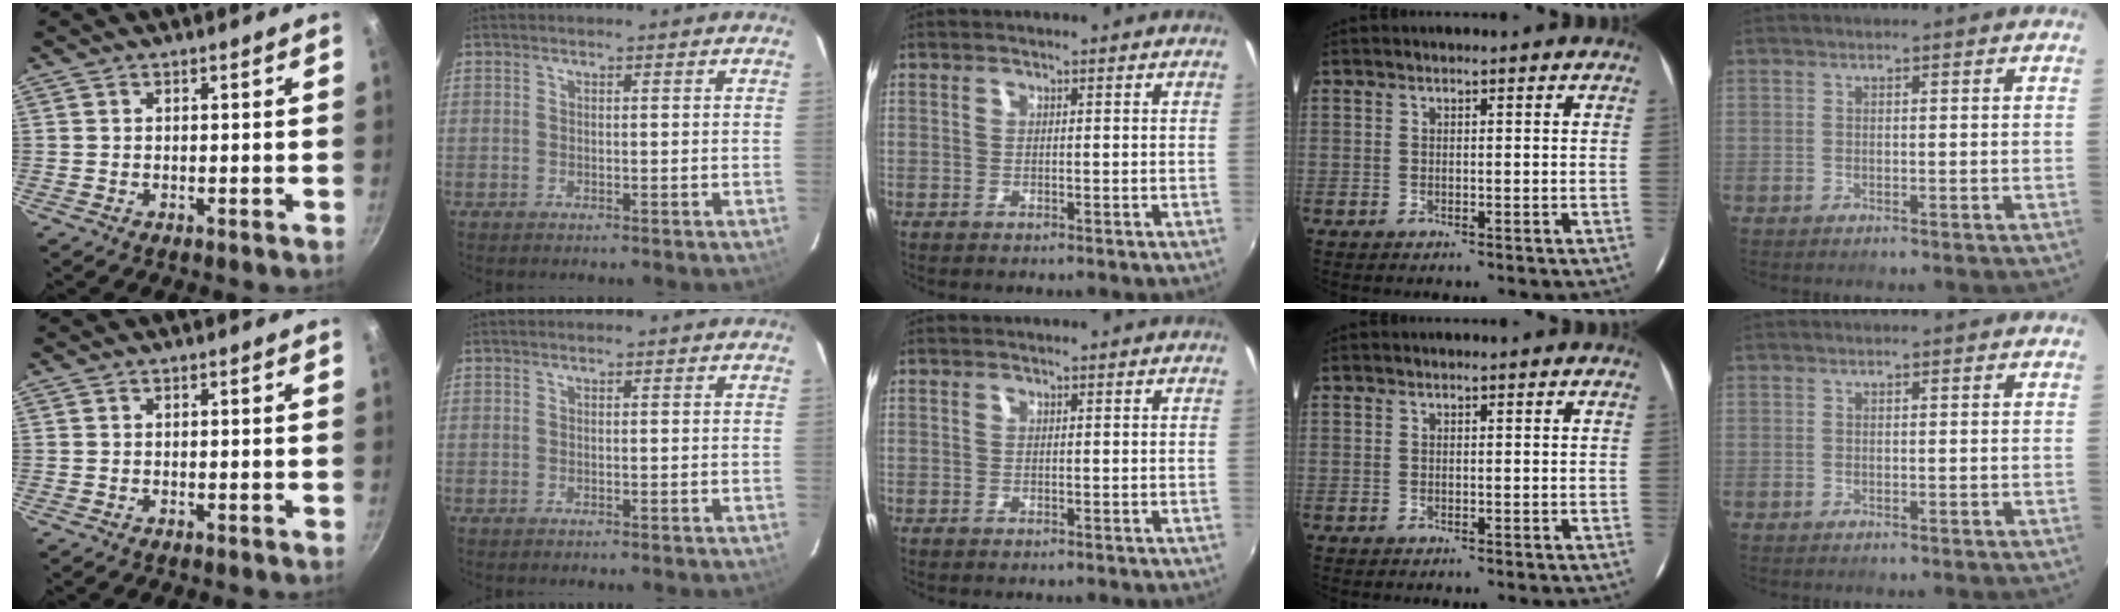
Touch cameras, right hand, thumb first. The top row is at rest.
{}